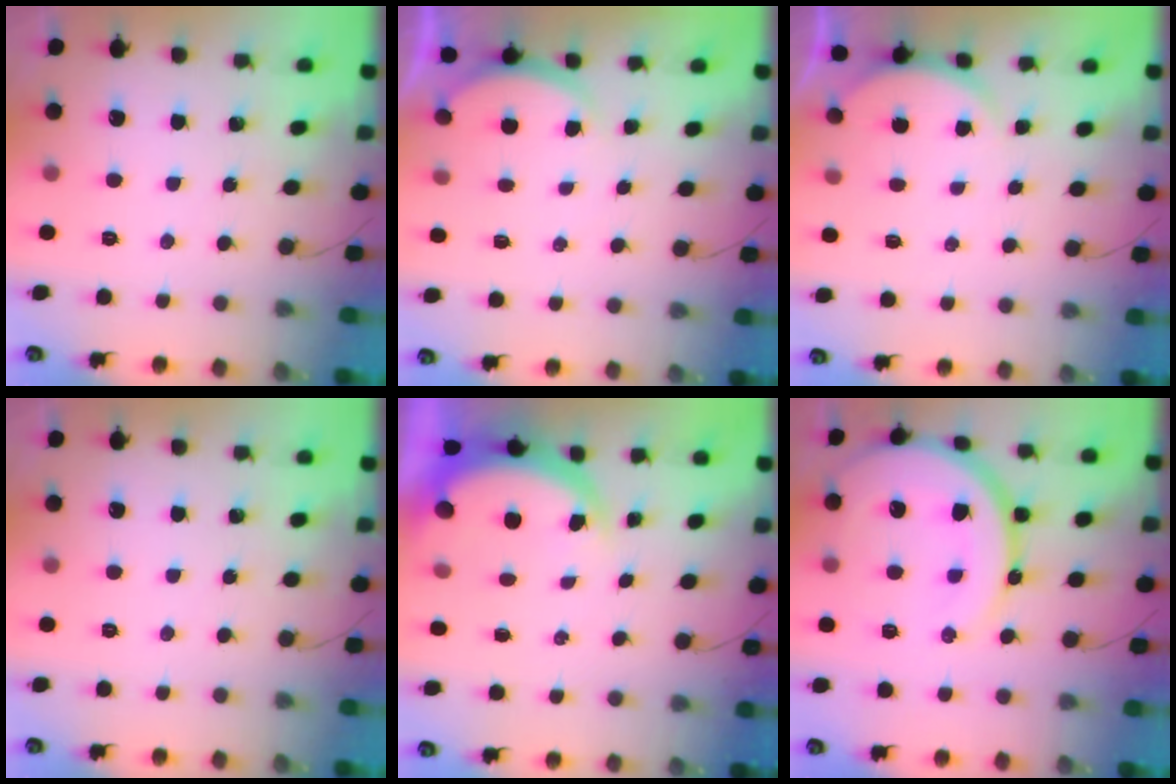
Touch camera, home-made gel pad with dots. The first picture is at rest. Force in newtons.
{"total": 2.4, "press": 2.4, "slide": 0.6}
{"total": 2.2, "press": 2.1, "slide": 0.5}
{"total": 0.0}
{"total": 4.5, "press": 4.5, "slide": 0.2}
{"total": 16.9, "press": 16.8, "slide": 1.8}